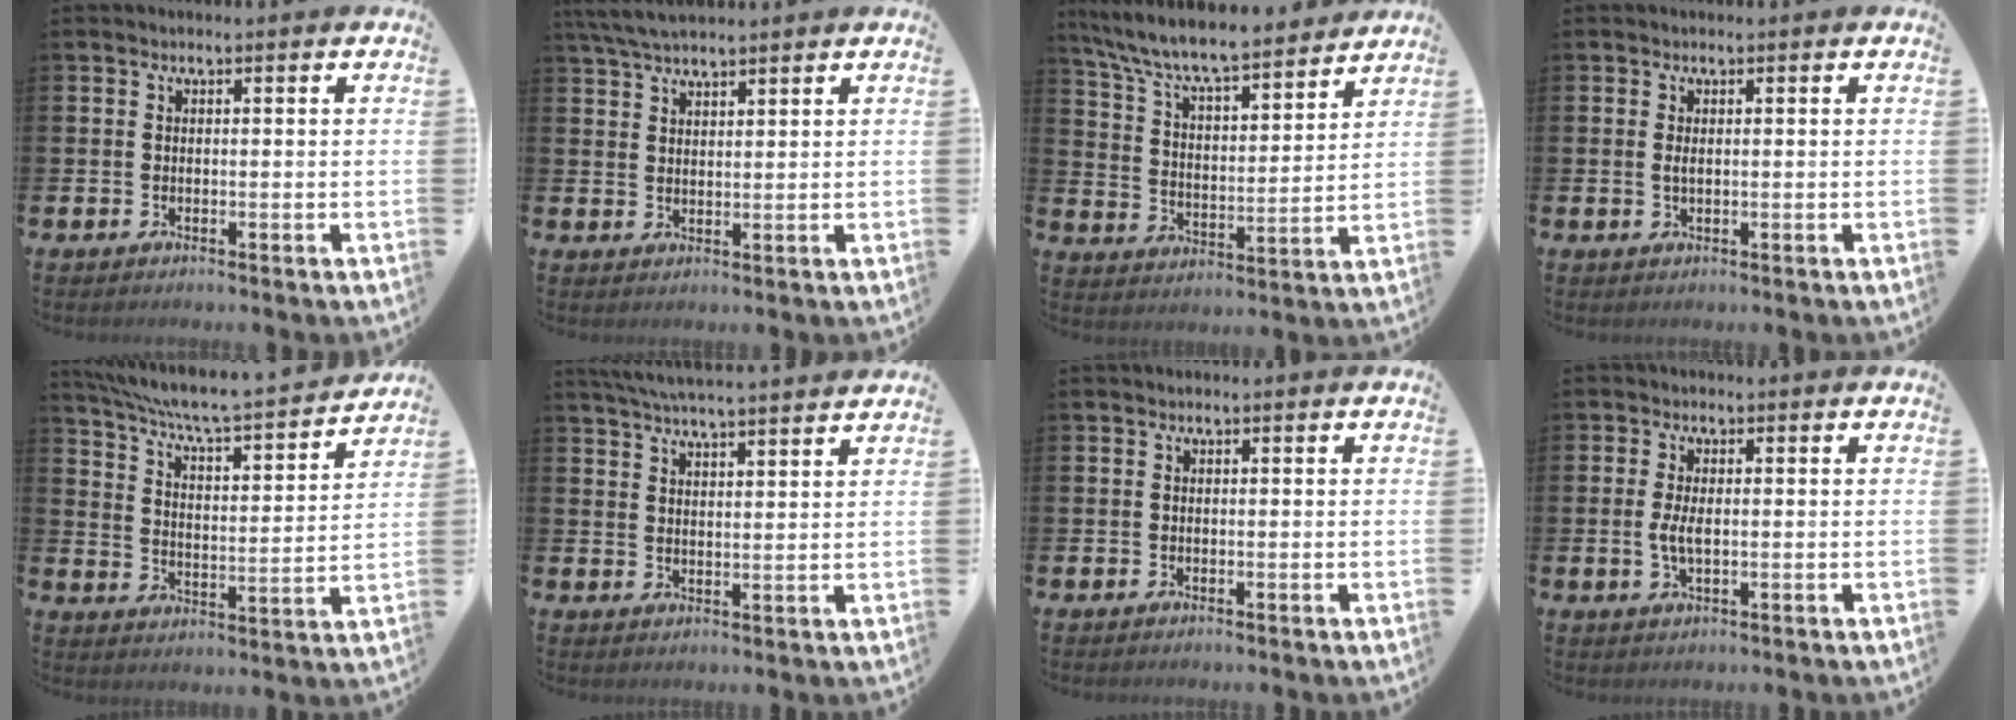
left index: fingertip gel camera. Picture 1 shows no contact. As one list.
[{"total": 4.8, "force": [4.4, 0.8, 1.8], "torque": [-0.041, -0.012, 0.081]}, {"total": 8.4, "force": [7.9, 0.8, 2.5], "torque": [-0.086, -0.062, 0.136]}, {"total": 0.9, "force": [0.2, 0.3, 0.8], "torque": [-0.012, 0.002, 0.001]}, {"total": 6.8, "force": [6.4, 0.3, 2.3], "torque": [-0.070, -0.056, 0.102]}, {"total": 5.6, "force": [5.5, -0.2, 1.2], "torque": [-0.038, -0.024, 0.098]}, {"total": 0.0}, {"total": 2.9, "force": [0.0, 1.3, 2.6], "torque": [-0.054, 0.000, -0.005]}]